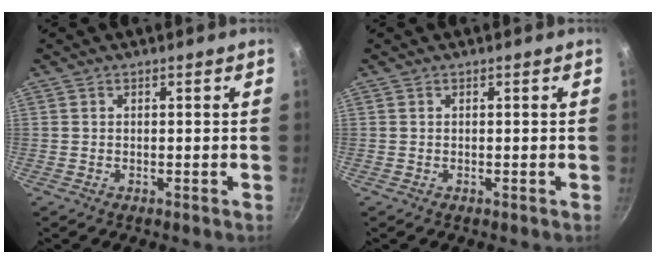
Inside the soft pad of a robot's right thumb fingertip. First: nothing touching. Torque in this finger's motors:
{"motor_torque": [0.00, 0.00, 0.00, 0.00, 0.00]}